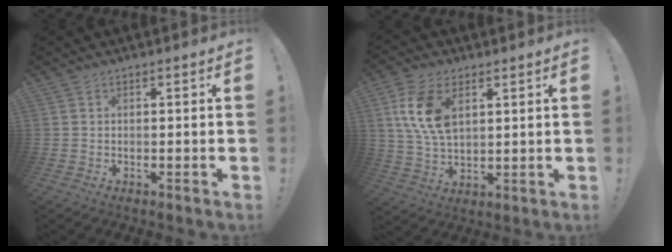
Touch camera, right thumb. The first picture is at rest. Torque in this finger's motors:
{"motor_torque": [2.10, 2.31, 0.76, -0.65, 0.36]}